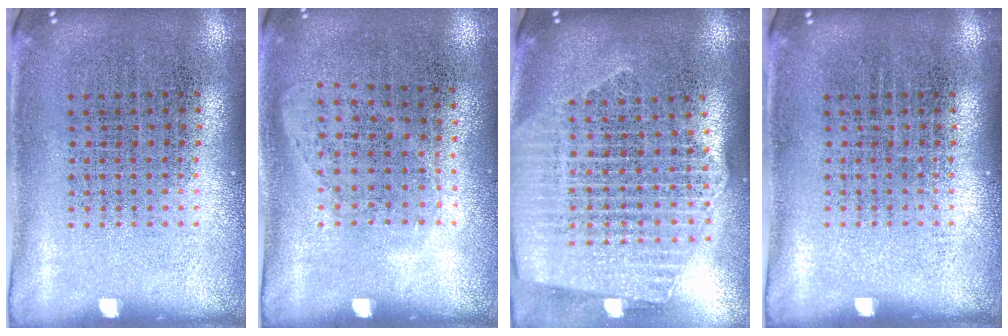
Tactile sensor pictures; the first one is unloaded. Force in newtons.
{"total": 1.1, "press": 0.9, "slide": 0.6}
{"total": 2.4, "press": 2.2, "slide": 1.2}
{"total": 0.0}